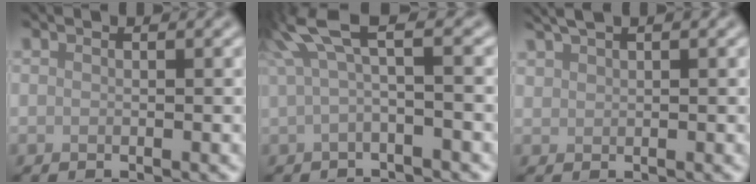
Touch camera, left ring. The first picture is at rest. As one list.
[{"total": 3.9, "force": [1.5, 0.6, 3.6], "torque": [-0.071, 0.013, 0.024]}, {"total": 2.3, "force": [1.8, 0.7, 1.2], "torque": [-0.019, 0.009, 0.037]}]